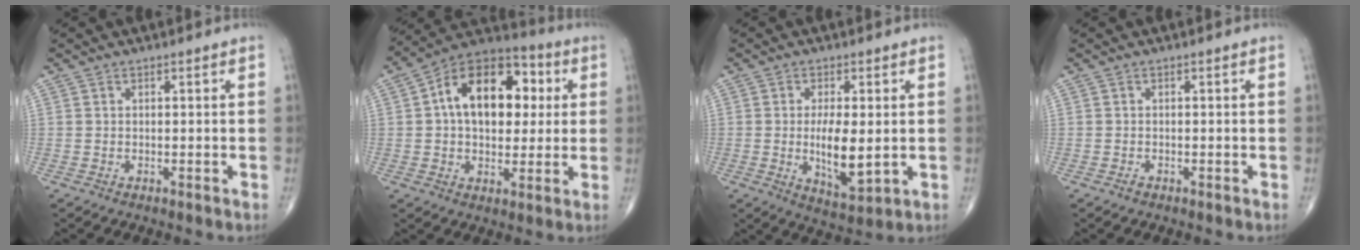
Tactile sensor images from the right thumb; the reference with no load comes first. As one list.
[{"total": 18.3, "force": [3.4, 11.4, 13.9], "torque": [-0.178, 0.021, 0.046]}, {"total": 8.9, "force": [-0.4, 3.4, 8.2], "torque": [-0.136, -0.020, 0.001]}, {"total": 0.7, "force": [-0.5, 0.4, 0.3], "torque": [-0.004, 0.001, -0.011]}]